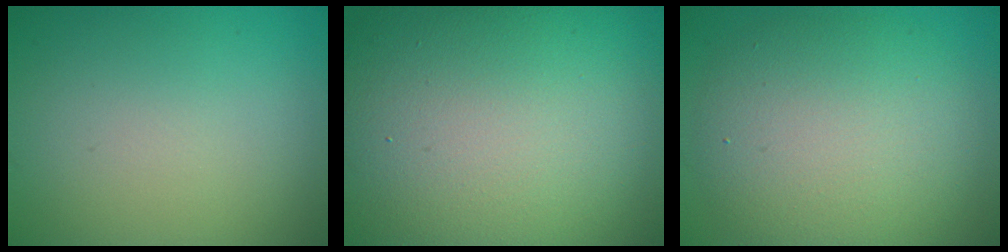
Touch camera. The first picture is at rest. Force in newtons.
{"total": 20.3, "press": 20.3, "slide": 1.1}
{"total": 8.3, "press": 8.3, "slide": 0.3}